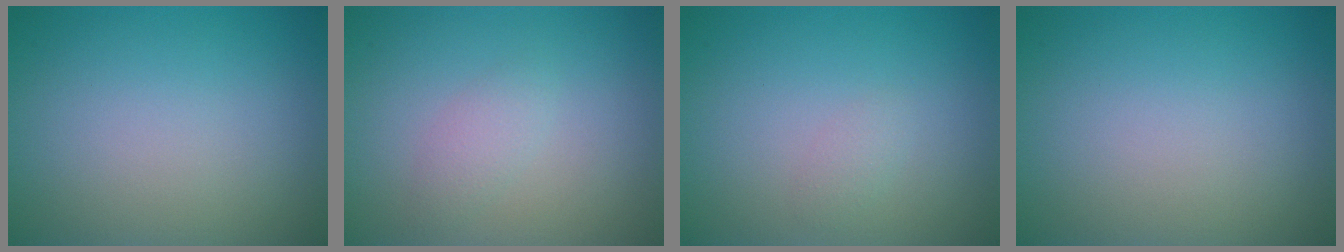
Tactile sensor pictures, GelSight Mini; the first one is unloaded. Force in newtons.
{"total": 1.4, "press": 1.4, "slide": 0.1}
{"total": 0.8, "press": 0.8, "slide": 0.0}
{"total": 0.0}